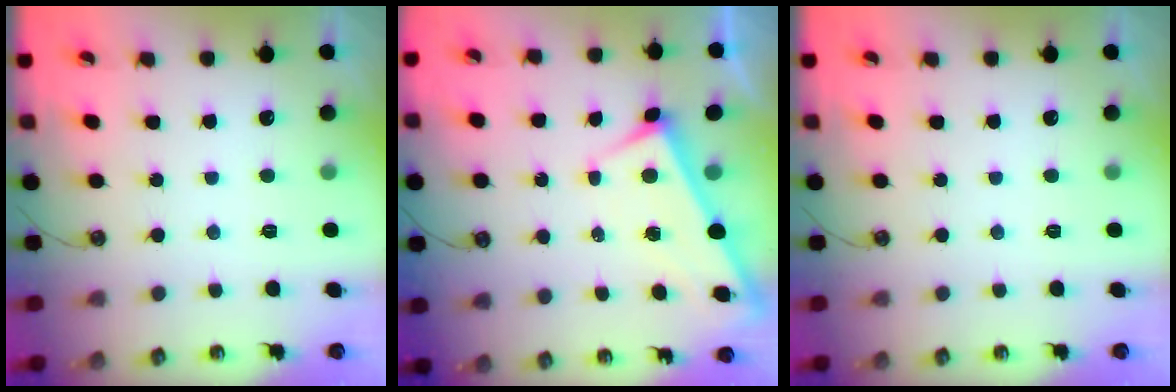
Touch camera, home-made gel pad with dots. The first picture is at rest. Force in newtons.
{"total": 2.6, "press": 2.6, "slide": 0.2}
{"total": 0.0}